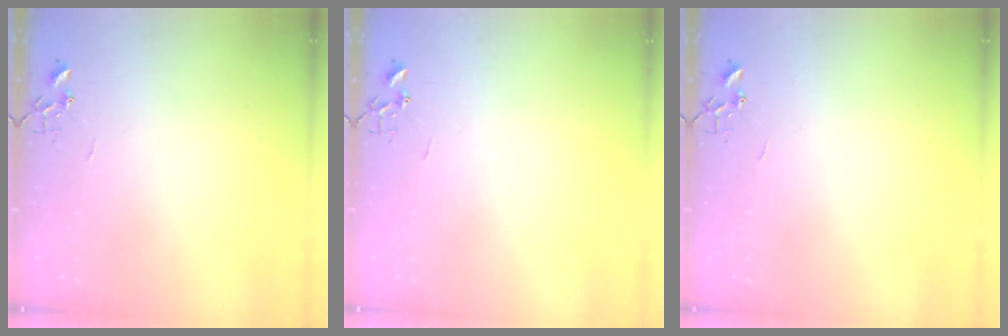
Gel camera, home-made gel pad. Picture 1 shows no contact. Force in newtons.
{"total": 0.0}
{"total": 0.0}